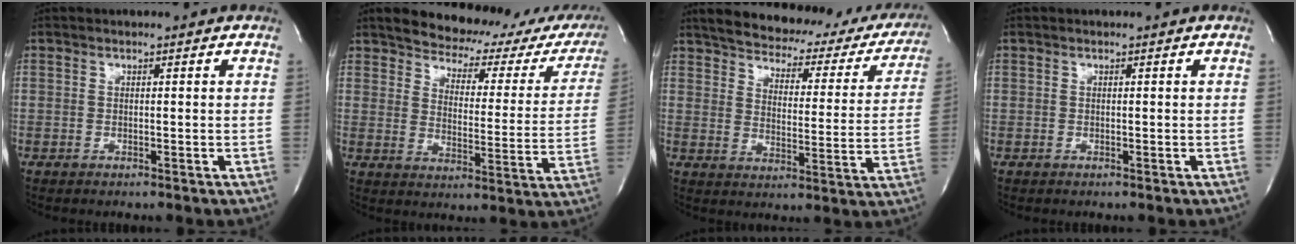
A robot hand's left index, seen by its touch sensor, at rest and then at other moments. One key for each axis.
{"total": 19.0, "fx": 16.9, "fy": 6.0, "fz": 6.1, "tx": -0.059, "ty": -0.042, "tz": 0.187}
{"total": 25.6, "fx": 22.2, "fy": 8.4, "fz": 9.5, "tx": -0.136, "ty": -0.025, "tz": 0.260}
{"total": 0.0}